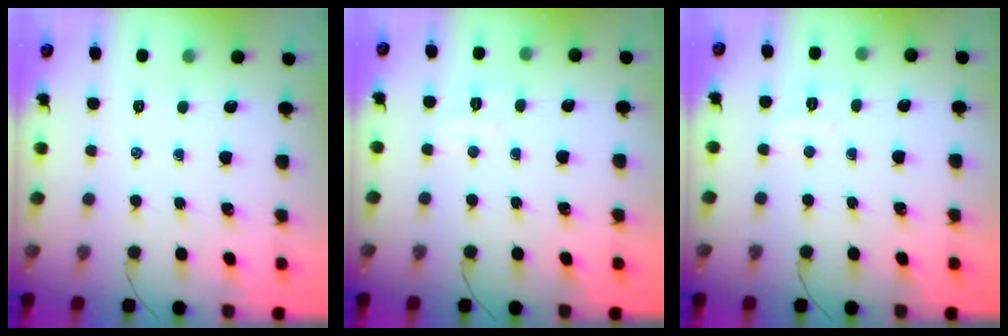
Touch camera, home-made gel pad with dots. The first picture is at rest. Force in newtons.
{"total": 3.4, "press": 3.3, "slide": 0.8}
{"total": 3.4, "press": 3.3, "slide": 0.8}